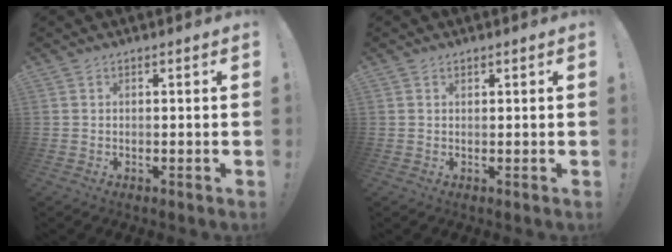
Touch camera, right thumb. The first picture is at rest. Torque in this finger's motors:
{"motor_torque": [-0.08, 0.17, 0.29, -0.24, -0.03]}